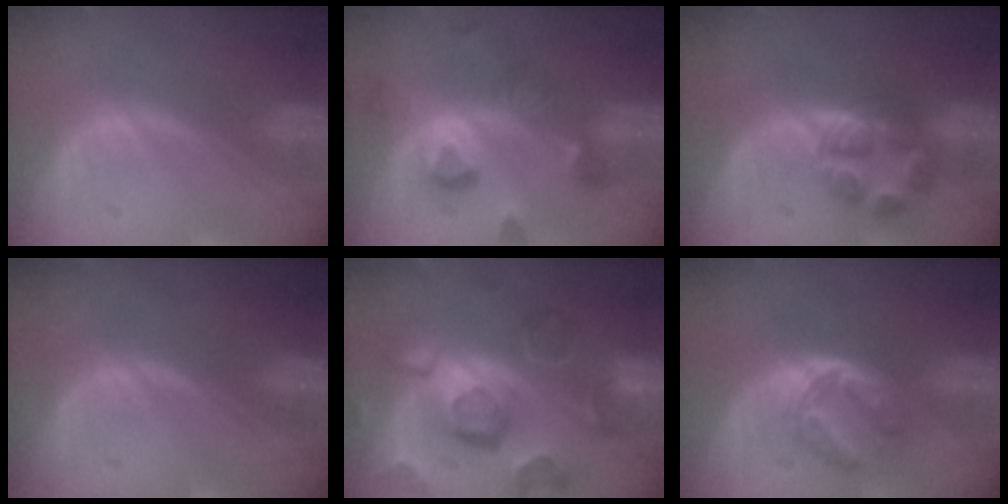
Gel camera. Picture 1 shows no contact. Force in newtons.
{"total": 7.5, "press": 7.4, "slide": 1.4}
{"total": 5.6, "press": 5.5, "slide": 1.1}
{"total": 0.0}
{"total": 12.3, "press": 10.7, "slide": 6.1}
{"total": 5.8, "press": 5.0, "slide": 3.0}